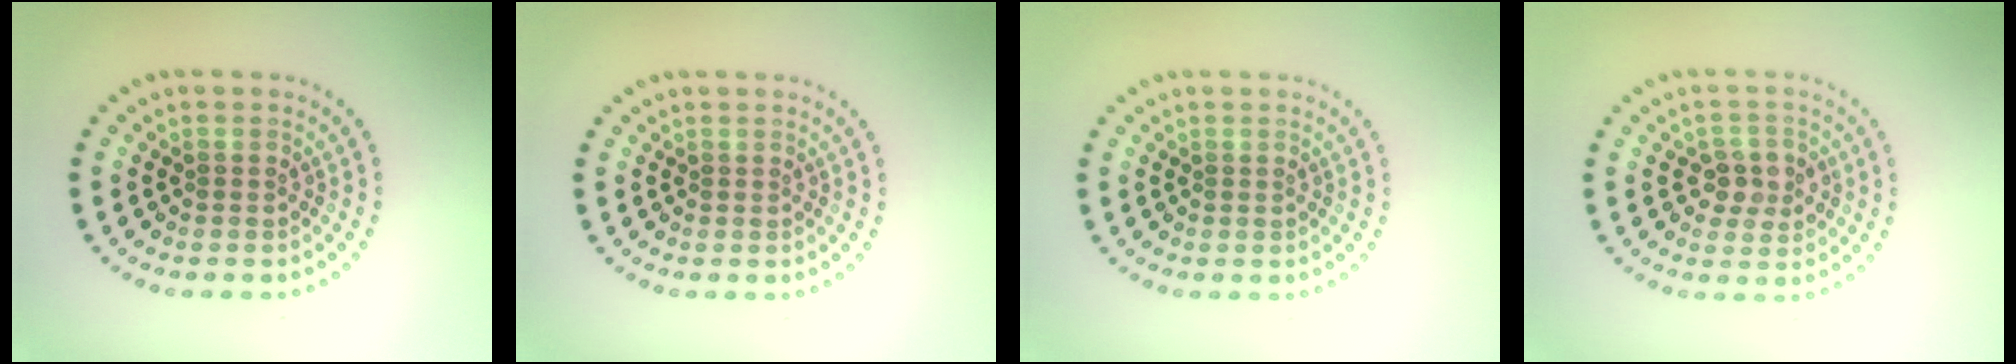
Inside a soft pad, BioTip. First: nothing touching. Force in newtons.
{"total": 0.0}
{"total": 0.0}
{"total": 2.7, "press": 2.6, "slide": 0.8}